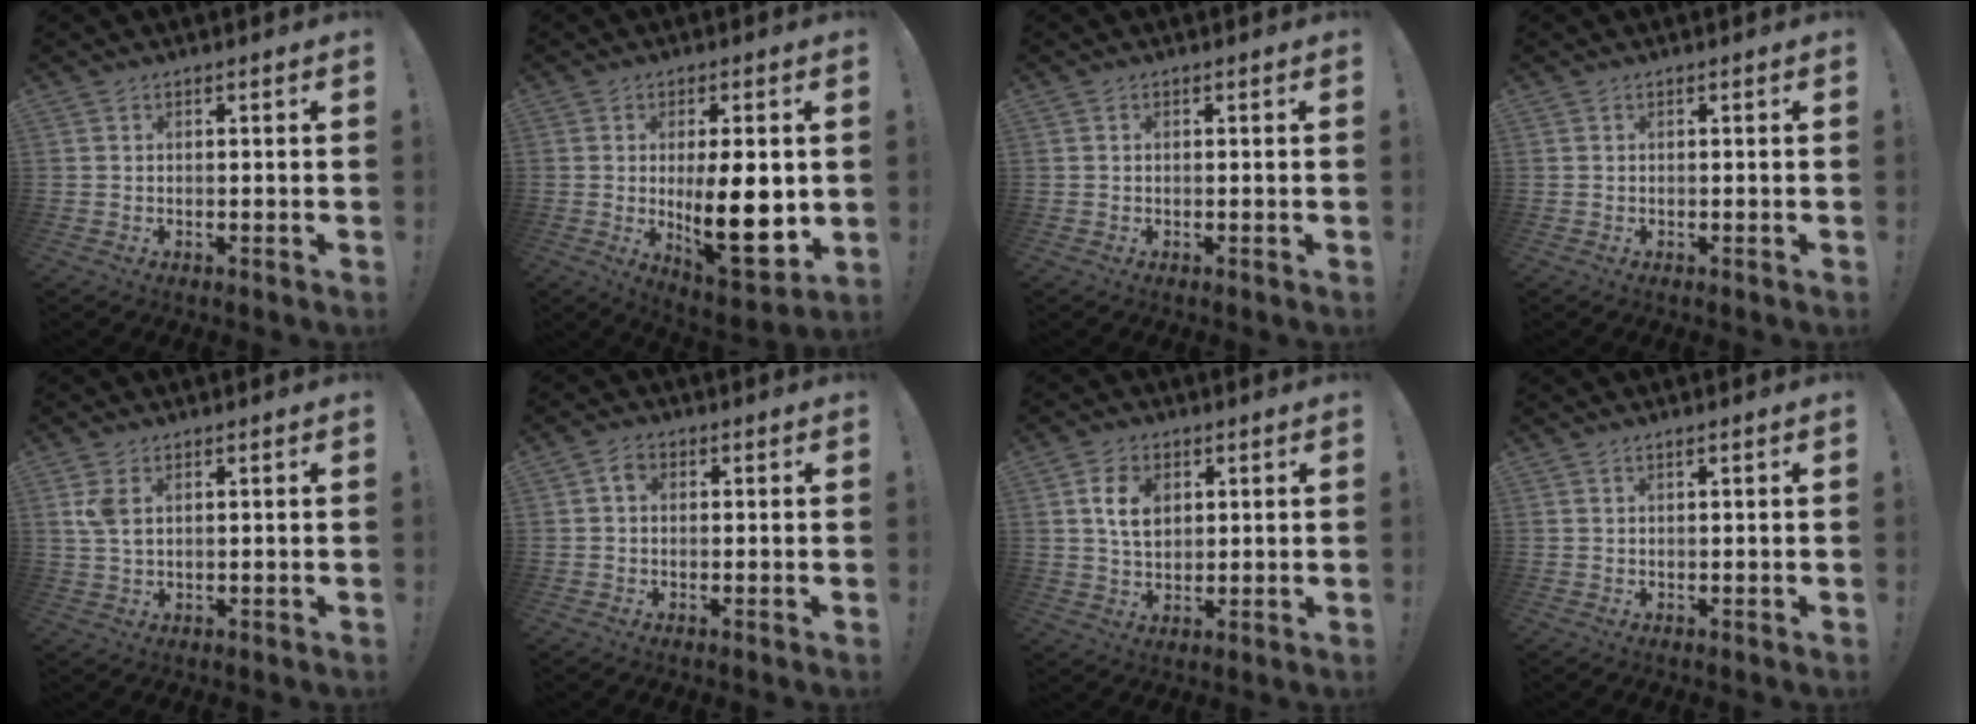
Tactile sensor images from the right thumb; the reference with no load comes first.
{"total": 16.9, "force": [-0.4, 5.5, 16.0], "torque": [-0.233, -0.025, -0.002]}
{"total": 0.0}
{"total": 0.0}
{"total": 4.1, "force": [1.5, 2.2, 3.1], "torque": [-0.065, 0.005, 0.028]}
{"total": 2.7, "force": [0.4, 2.0, 1.7], "torque": [-0.026, 0.003, 0.005]}
{"total": 8.0, "force": [2.4, 5.7, 5.2], "torque": [-0.082, 0.003, 0.045]}
{"total": 0.7, "force": [0.3, -0.2, 0.6], "torque": [-0.020, 0.003, 0.007]}